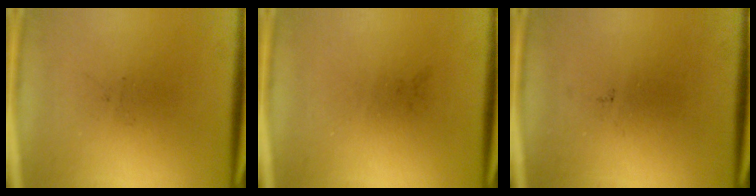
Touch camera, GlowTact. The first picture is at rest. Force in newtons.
{"total": 0.0}
{"total": 0.0}